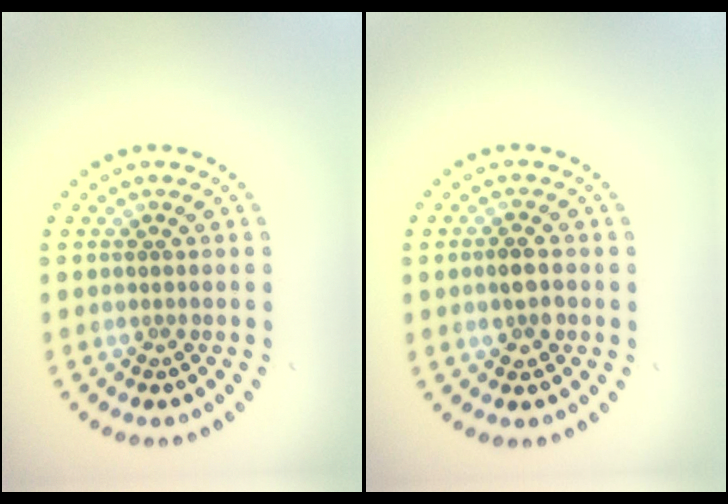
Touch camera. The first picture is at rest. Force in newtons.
{"total": 2.3, "press": 2.3, "slide": 0.3}